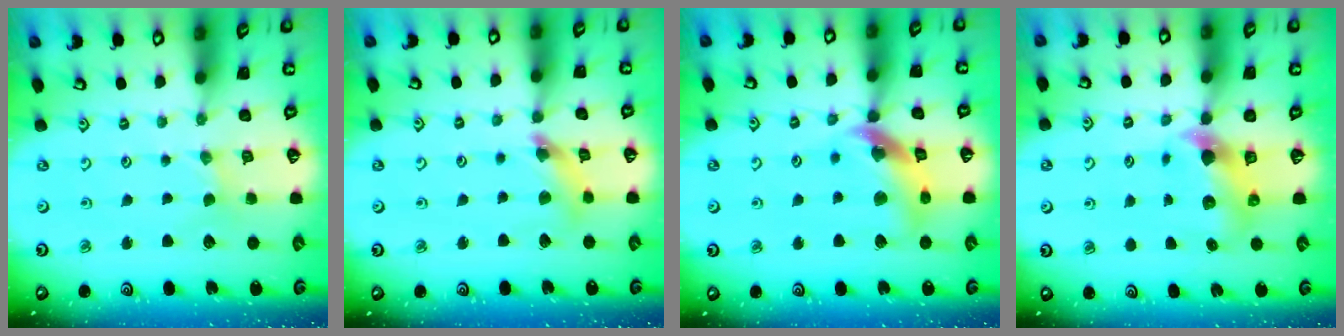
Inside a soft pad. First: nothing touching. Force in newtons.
{"total": 8.0, "press": 7.9, "slide": 0.8}
{"total": 14.2, "press": 14.1, "slide": 1.9}
{"total": 6.2, "press": 6.2, "slide": 0.4}